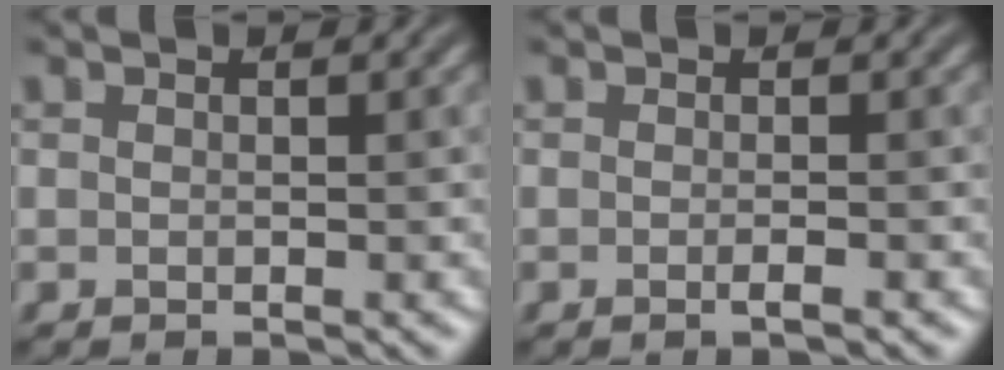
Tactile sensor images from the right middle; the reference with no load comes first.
{"total": 1.1, "force": [-0.4, 0.2, 1.0], "torque": [-0.011, -0.002, -0.010]}